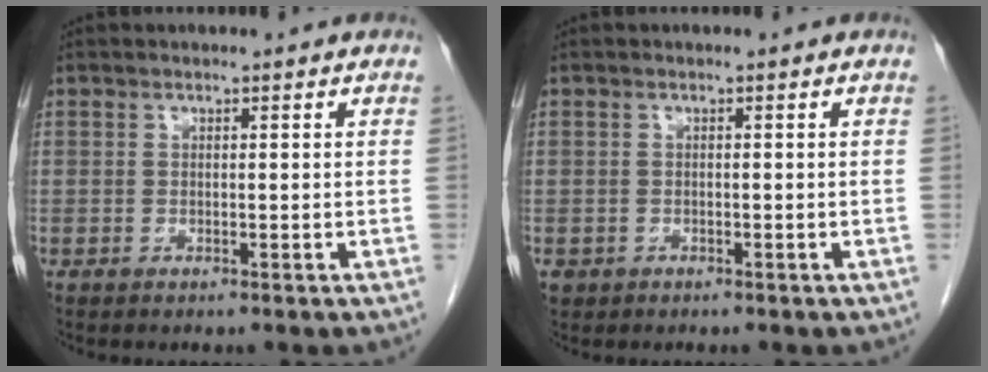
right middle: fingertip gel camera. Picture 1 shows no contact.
{"total": 1.0, "force": [-0.4, 0.9, 0.1], "torque": [-0.006, 0.005, -0.002]}